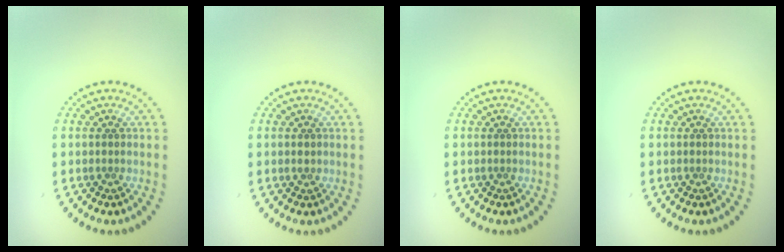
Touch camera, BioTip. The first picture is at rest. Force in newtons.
{"total": 0.9, "press": 0.9, "slide": 0.1}
{"total": 0.0}
{"total": 0.0}